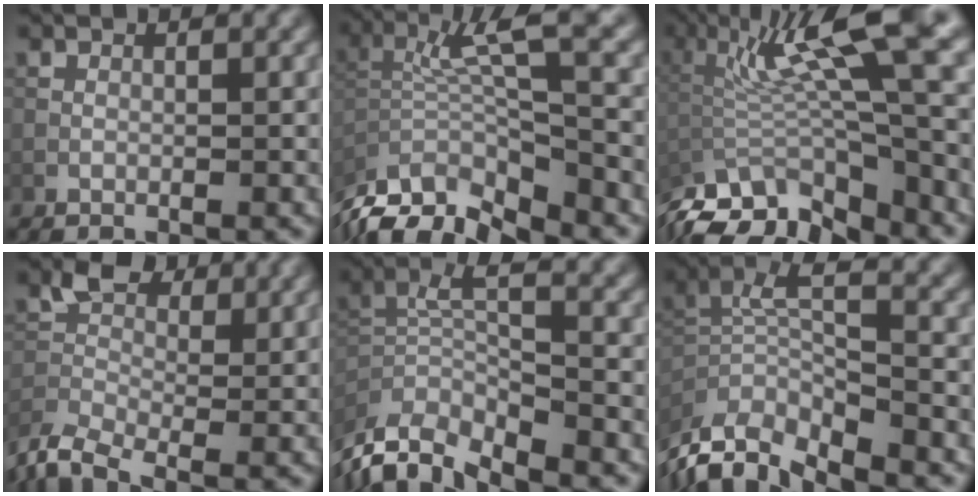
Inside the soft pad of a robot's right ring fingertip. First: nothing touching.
{"total": 9.7, "force": [-3.9, 3.0, 8.4], "torque": [-0.166, 0.009, -0.065]}
{"total": 12.2, "force": [-1.8, 4.3, 11.3], "torque": [-0.203, 0.001, -0.015]}
{"total": 5.2, "force": [-2.7, 2.9, 3.4], "torque": [-0.070, -0.001, -0.071]}
{"total": 9.4, "force": [-6.0, 2.9, 6.7], "torque": [-0.136, 0.005, -0.102]}
{"total": 10.0, "force": [-5.5, 3.2, 7.7], "torque": [-0.159, 0.004, -0.087]}